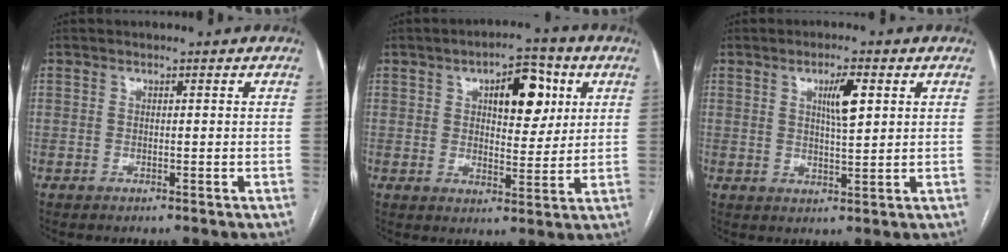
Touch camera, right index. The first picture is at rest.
{"total": 9.4, "force": [3.4, 4.1, 7.8], "torque": [-0.106, 0.016, 0.051]}
{"total": 4.9, "force": [1.8, 0.8, 4.5], "torque": [-0.079, 0.001, 0.033]}